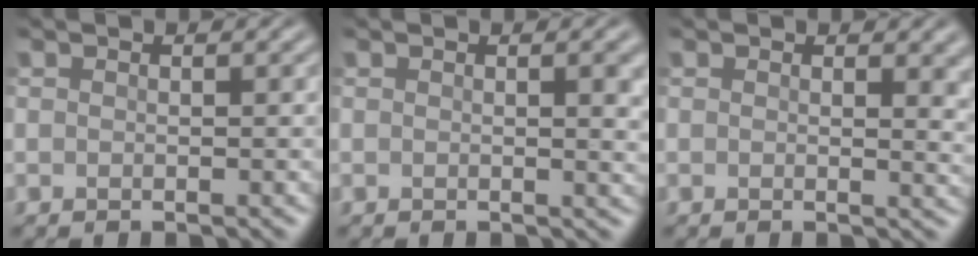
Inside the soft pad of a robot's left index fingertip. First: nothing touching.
{"total": 2.9, "force": [0.5, 0.8, 2.7], "torque": [-0.024, 0.003, 0.004]}
{"total": 2.5, "force": [0.8, 0.9, 2.2], "torque": [-0.018, -0.002, 0.012]}